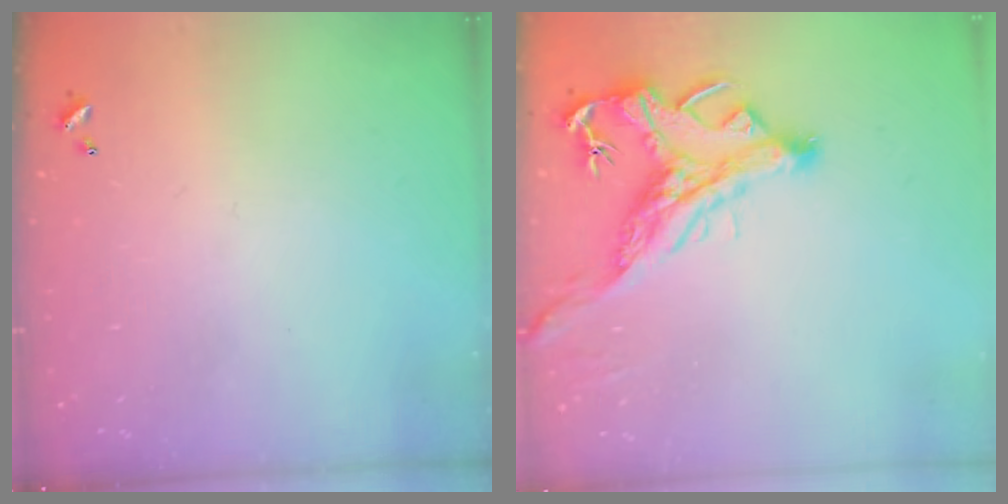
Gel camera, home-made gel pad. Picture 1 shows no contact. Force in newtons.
{"total": 2.9, "press": 2.5, "slide": 1.4}